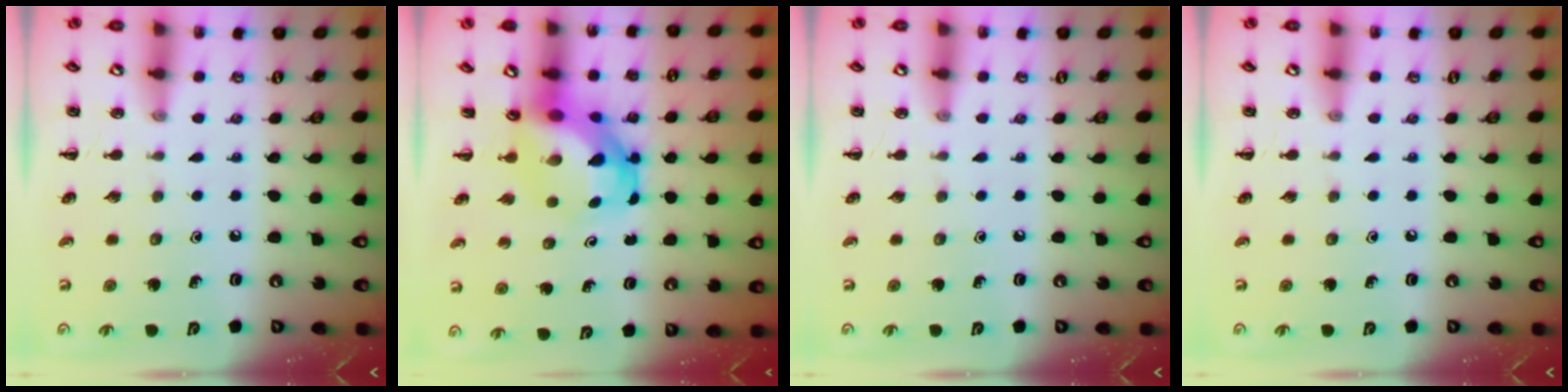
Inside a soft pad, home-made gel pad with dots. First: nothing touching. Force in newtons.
{"total": 6.3, "press": 6.2, "slide": 1.4}
{"total": 0.0}
{"total": 0.0}